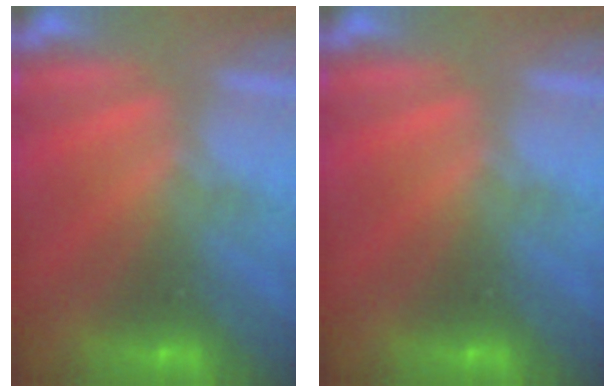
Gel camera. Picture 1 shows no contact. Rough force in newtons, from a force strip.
{"total": 0.0}